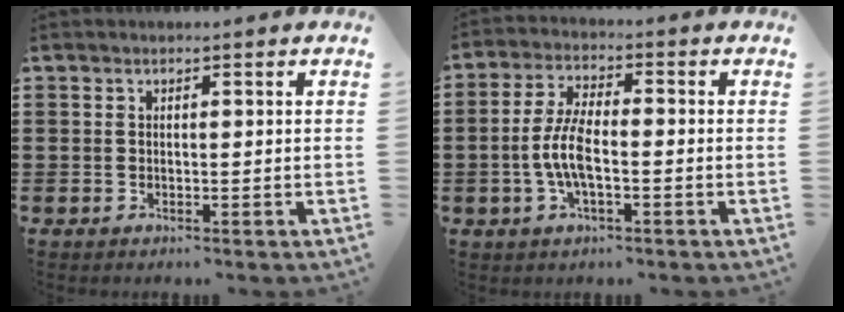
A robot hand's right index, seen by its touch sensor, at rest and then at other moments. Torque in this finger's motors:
{"motor_torque": [2.14, 0.00, 0.21, 0.21]}